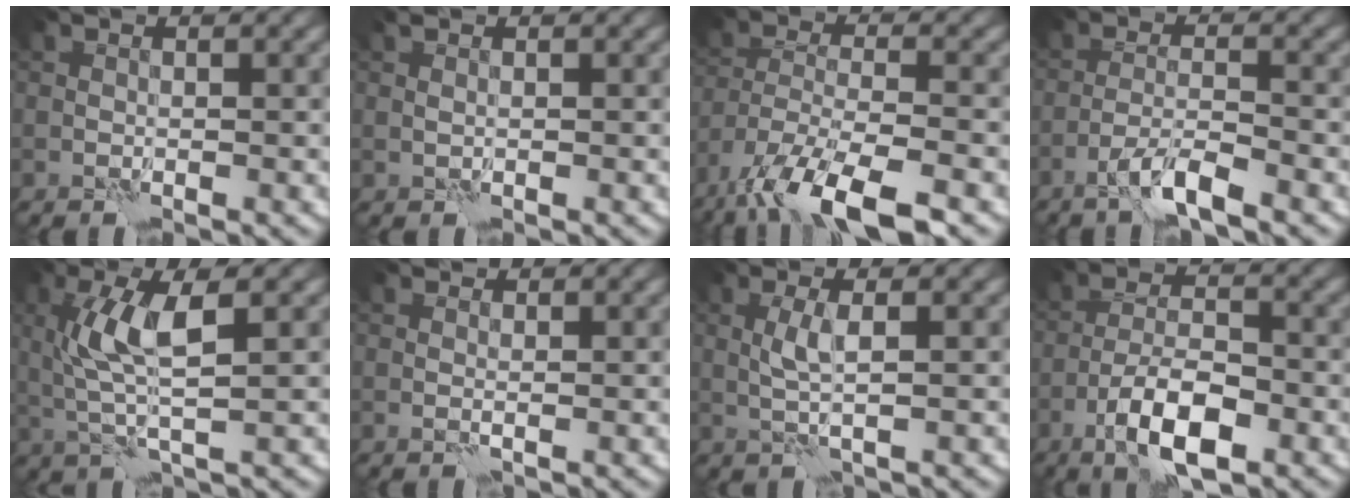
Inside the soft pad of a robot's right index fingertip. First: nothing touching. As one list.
[{"total": 0.8, "force": [0.3, 0.5, 0.5], "torque": [-0.011, -0.002, 0.007]}, {"total": 10.7, "force": [-7.4, 3.3, 7.0], "torque": [-0.141, -0.014, -0.138]}, {"total": 3.6, "force": [-2.5, 0.2, 2.6], "torque": [-0.052, 0.002, -0.055]}, {"total": 5.2, "force": [1.5, 1.2, 4.9], "torque": [-0.106, 0.003, 0.029]}, {"total": 0.9, "force": [0.5, 0.4, 0.6], "torque": [-0.015, 0.000, 0.006]}, {"total": 1.9, "force": [0.6, 0.0, 1.8], "torque": [-0.041, 0.003, 0.012]}, {"total": 6.9, "force": [-3.5, 2.3, 5.5], "torque": [-0.098, 0.005, -0.067]}]